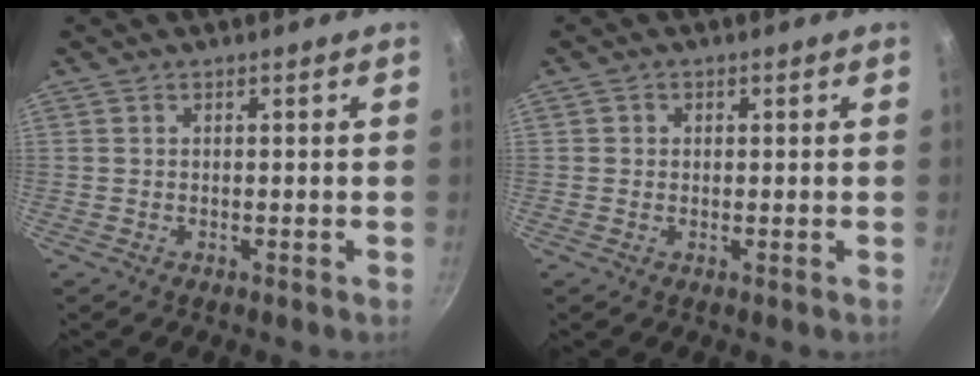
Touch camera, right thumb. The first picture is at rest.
{"total": 1.2, "force": [0.1, 1.1, 0.3], "torque": [0.001, -0.001, -0.002]}